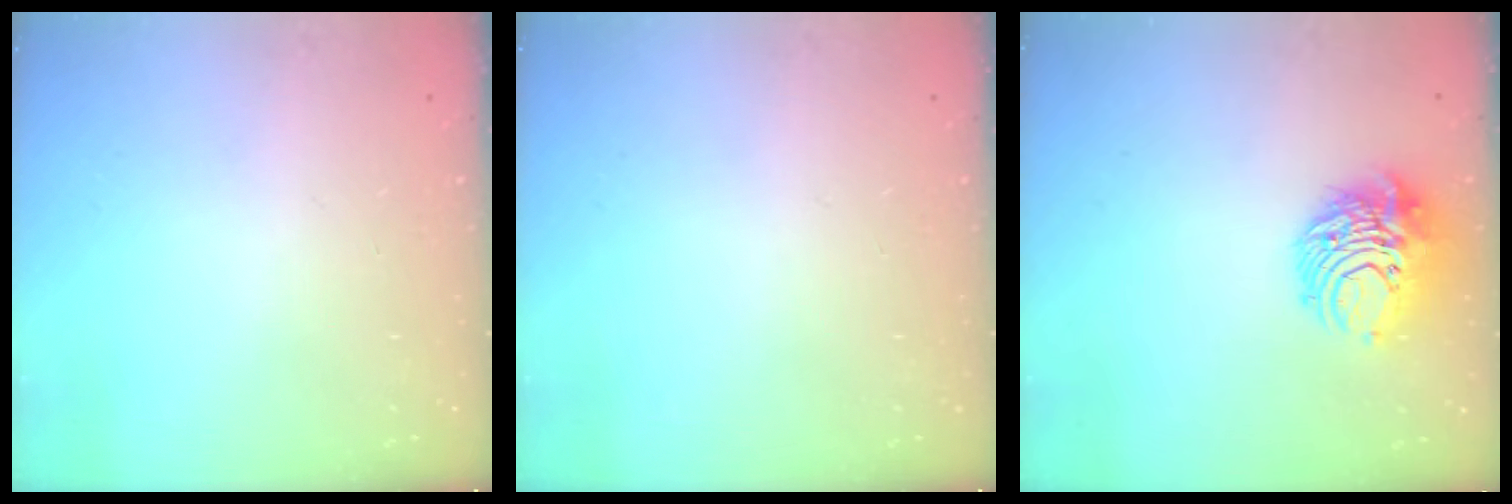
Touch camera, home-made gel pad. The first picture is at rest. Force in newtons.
{"total": 0.0}
{"total": 10.4, "press": 10.3, "slide": 1.0}